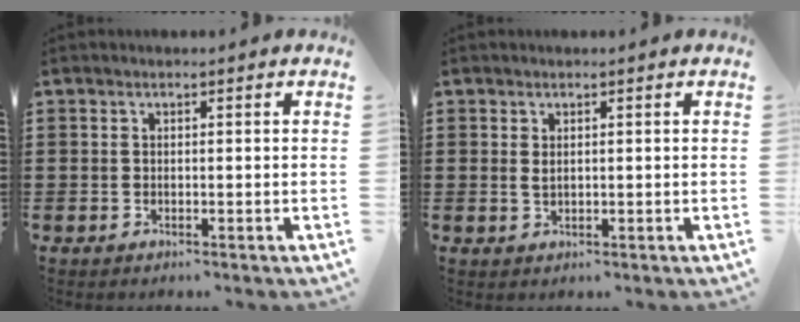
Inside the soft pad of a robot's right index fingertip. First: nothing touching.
{"total": 1.0, "force": [0.4, 0.5, 0.8], "torque": [-0.017, 0.004, 0.008]}